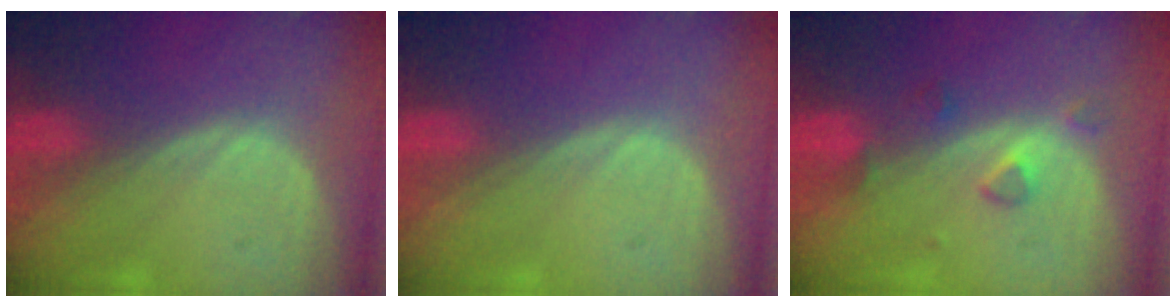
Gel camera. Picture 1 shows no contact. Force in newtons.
{"total": 0.0}
{"total": 3.0, "press": 2.8, "slide": 0.9}